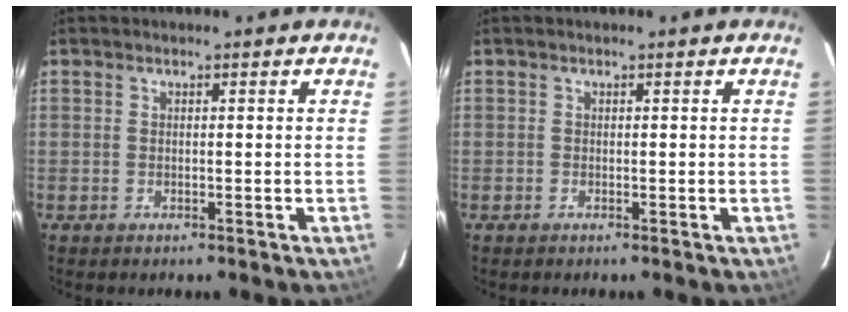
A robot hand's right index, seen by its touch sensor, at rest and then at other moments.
{"total": 0.0}